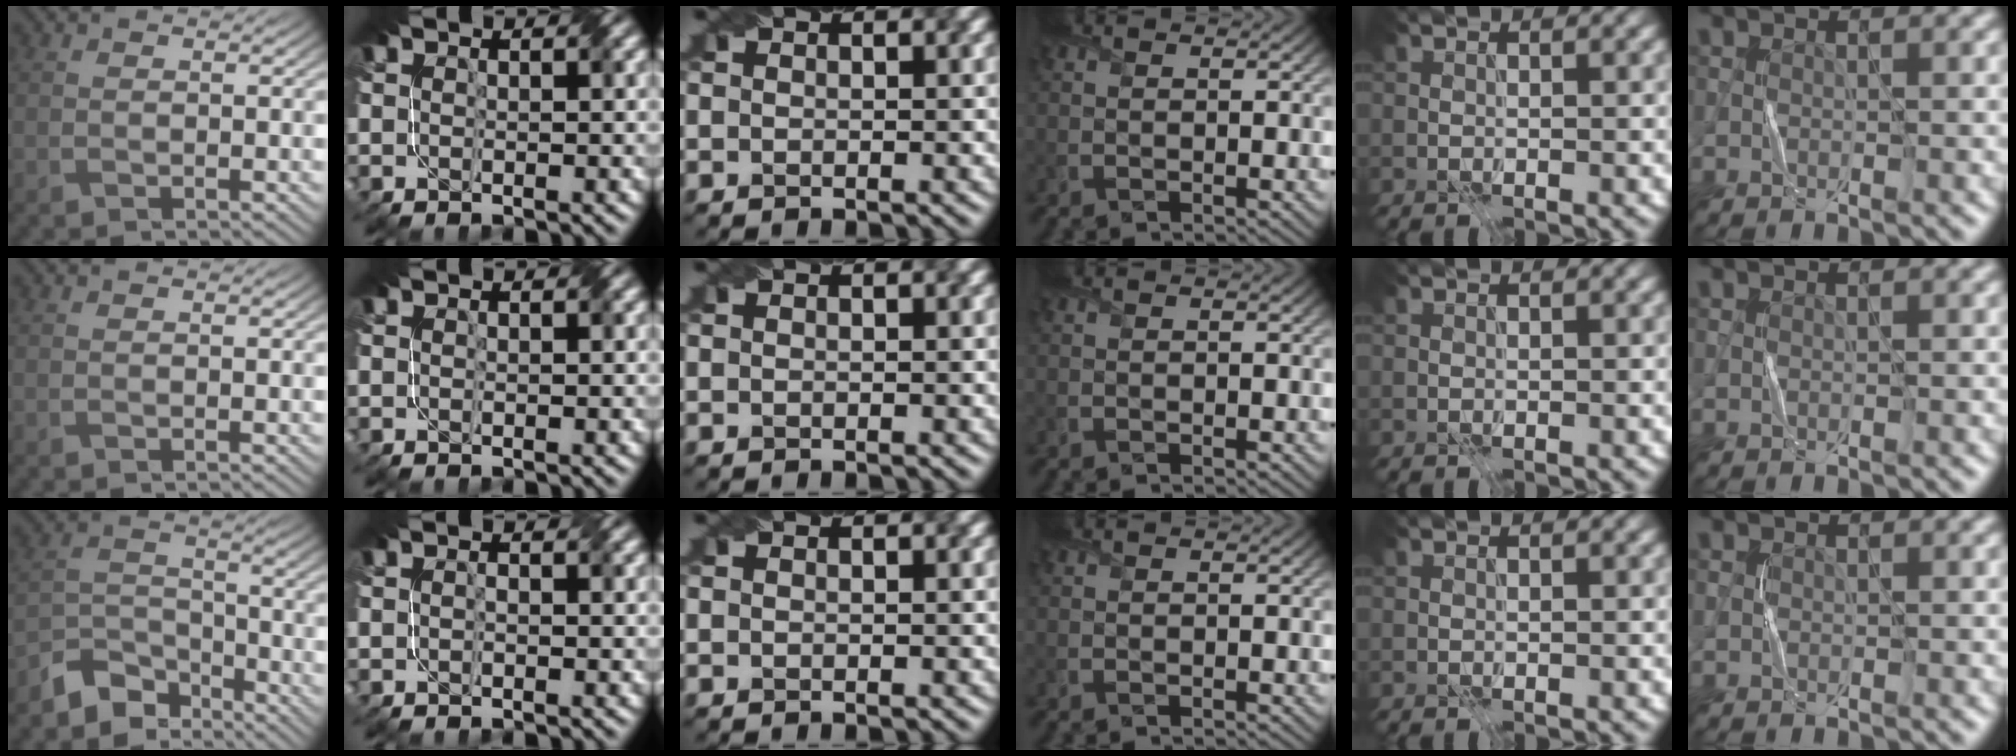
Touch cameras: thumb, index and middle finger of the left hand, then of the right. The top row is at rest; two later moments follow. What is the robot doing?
{"motion": "fold", "object": "paper"}